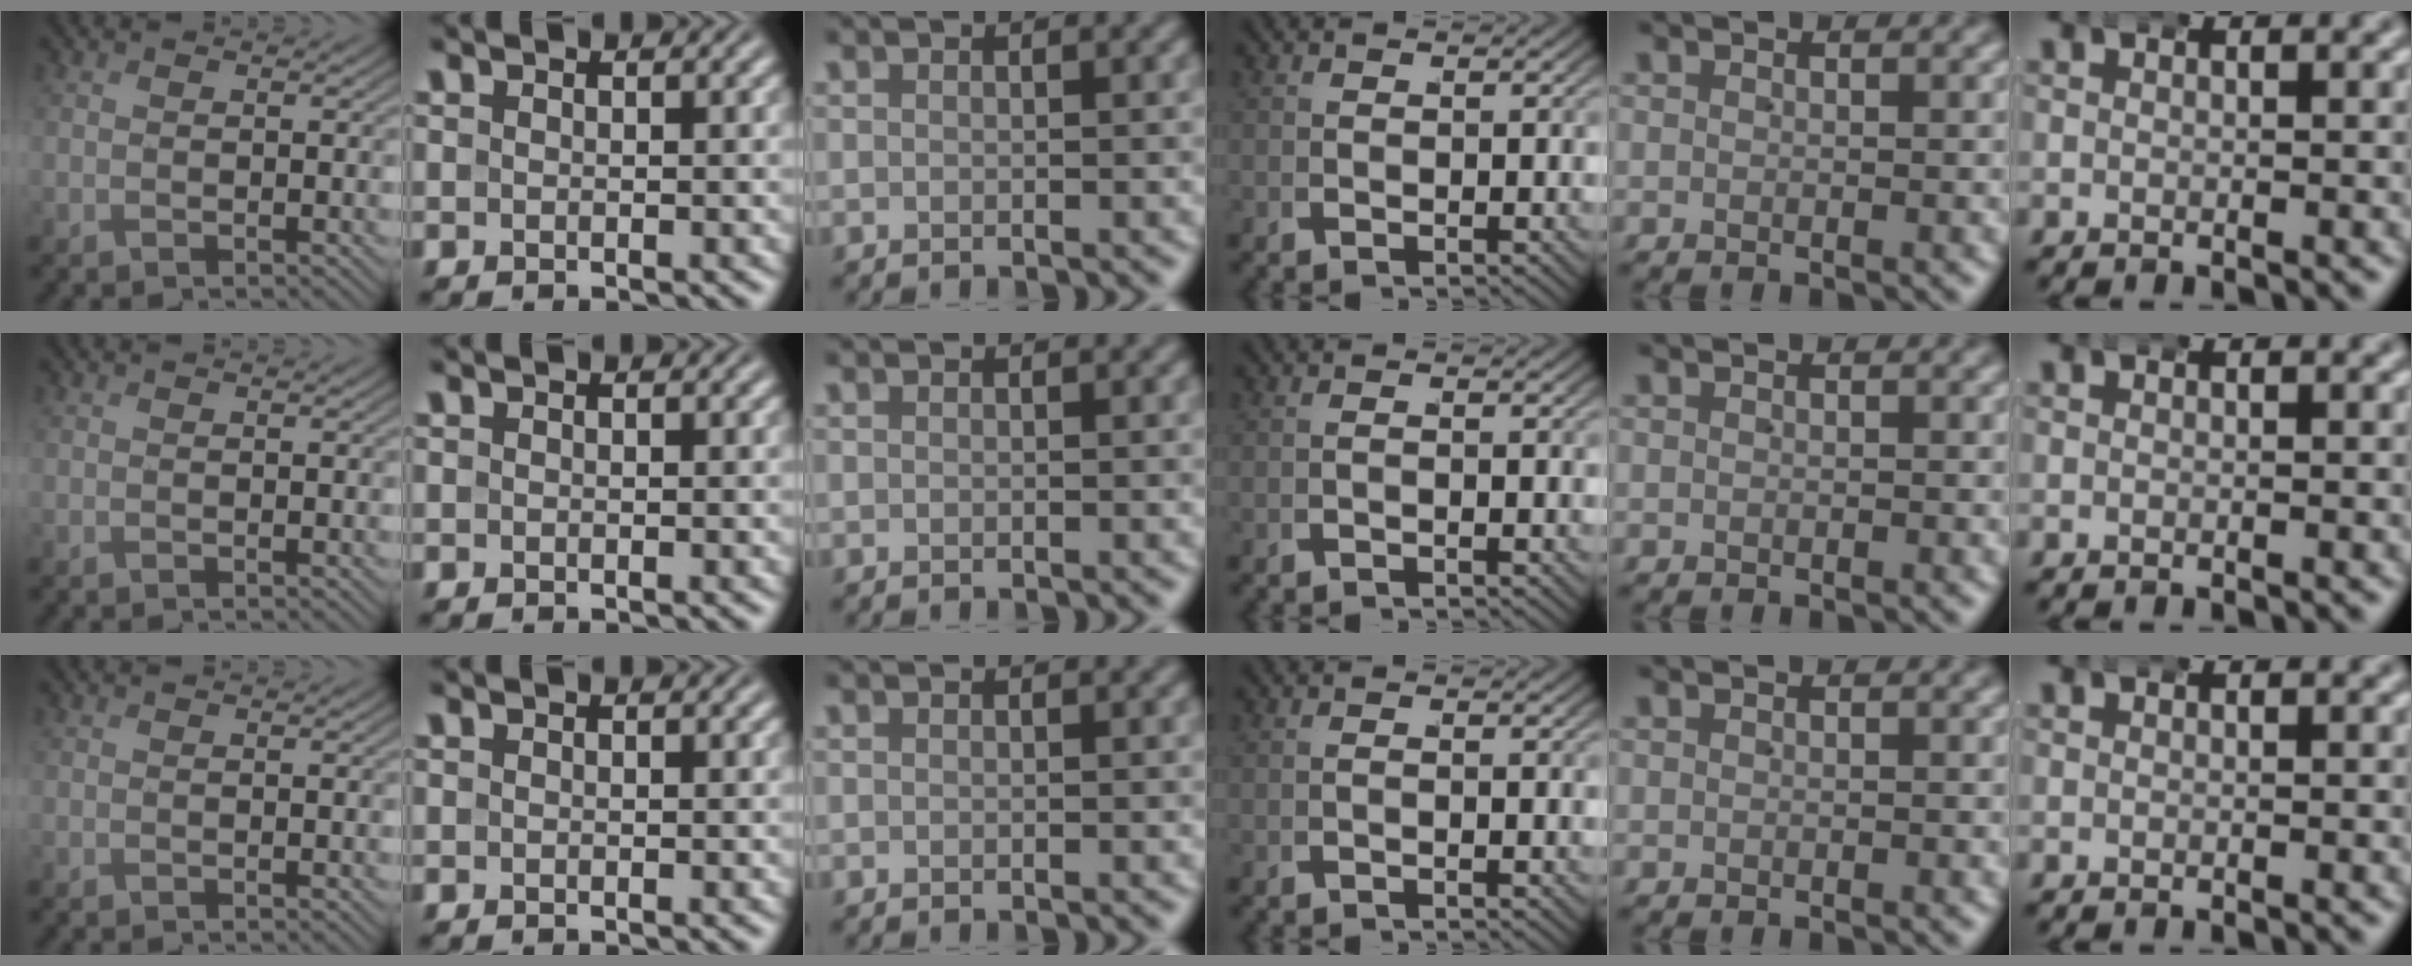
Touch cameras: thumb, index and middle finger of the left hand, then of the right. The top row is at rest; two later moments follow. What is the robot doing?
{"motion": "wrap", "object": "aluminum foil"}